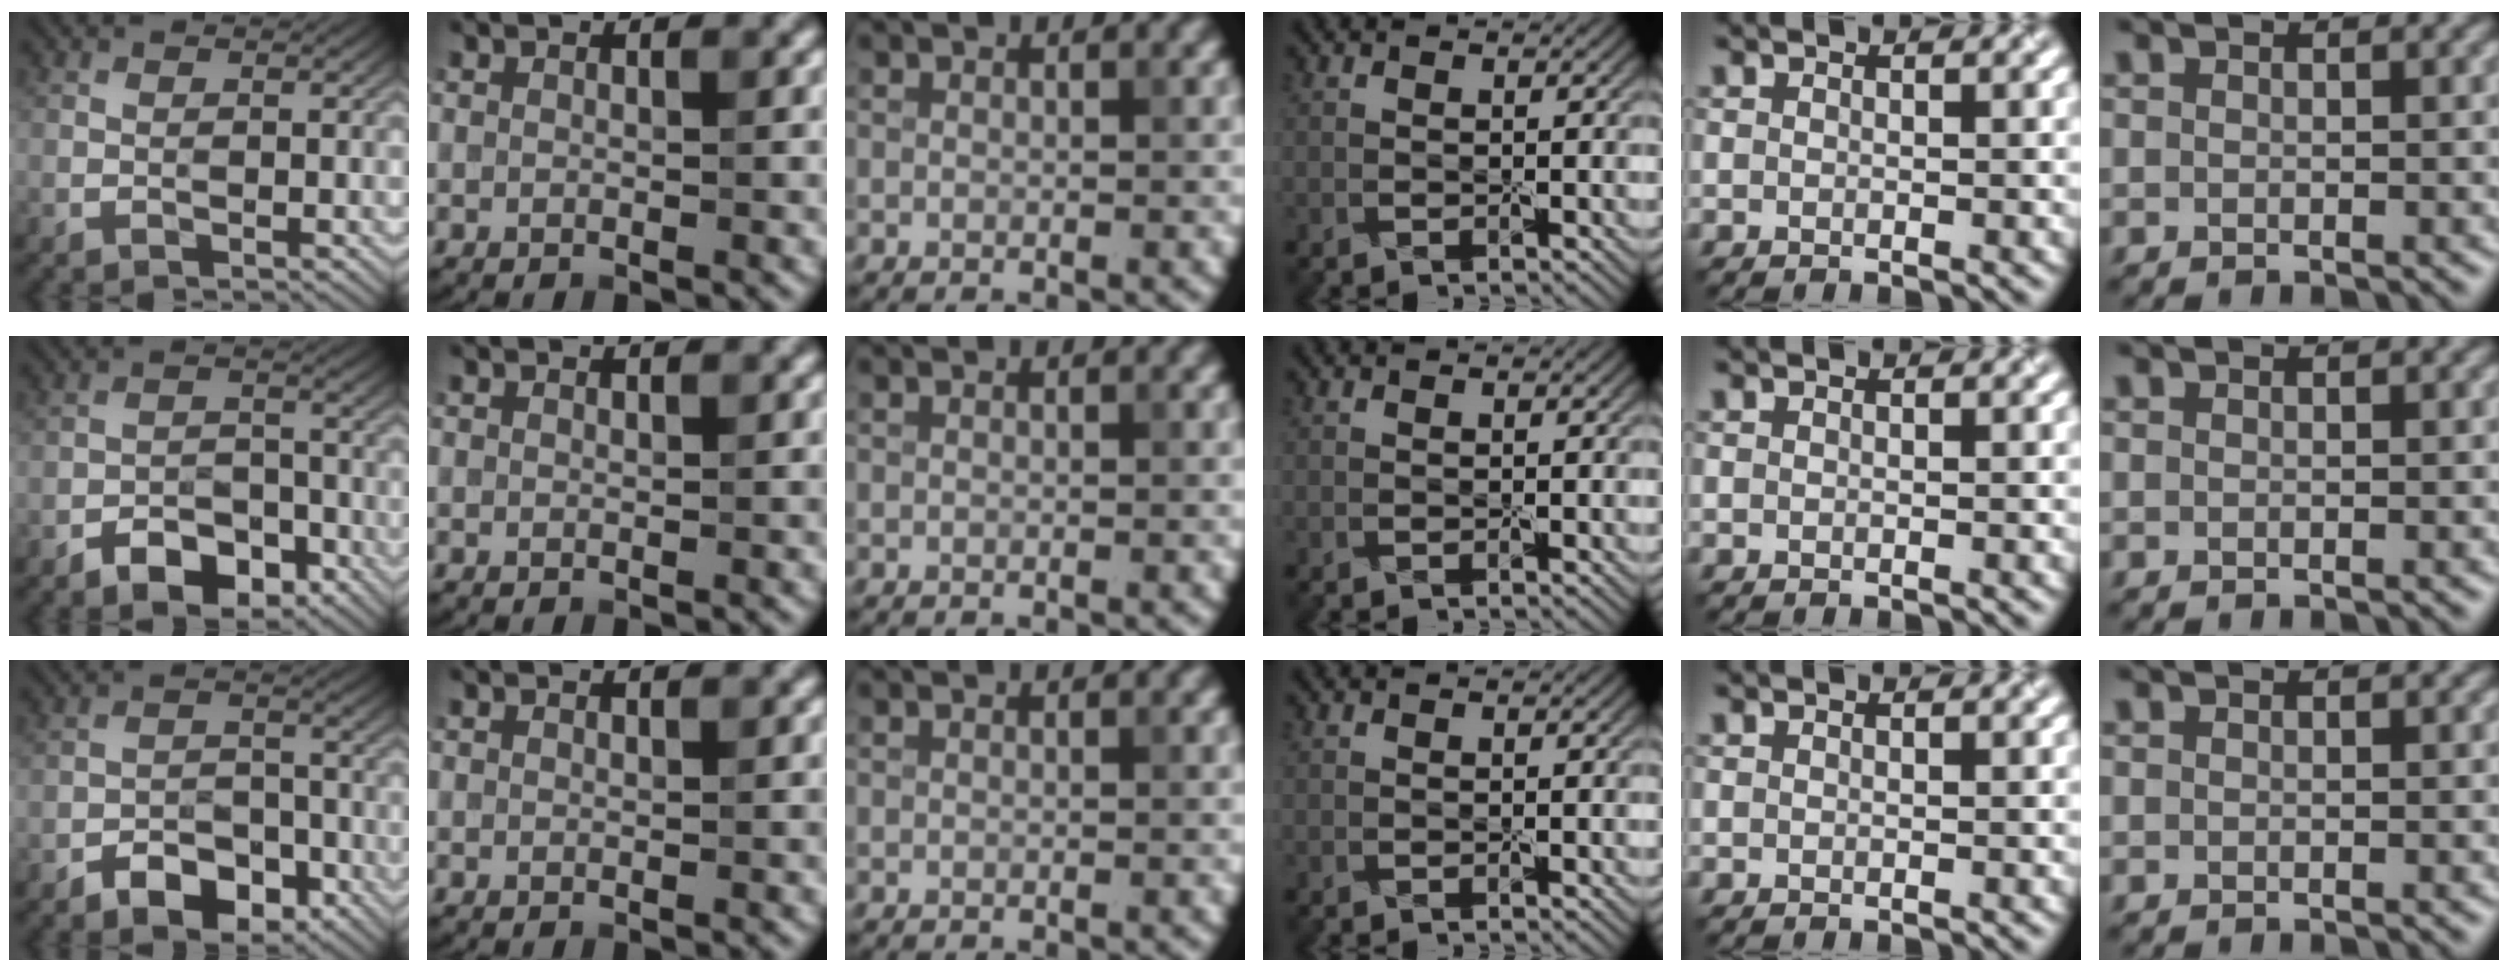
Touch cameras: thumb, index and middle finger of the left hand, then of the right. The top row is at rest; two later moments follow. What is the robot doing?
{"motion": "peel", "object": "cling film"}